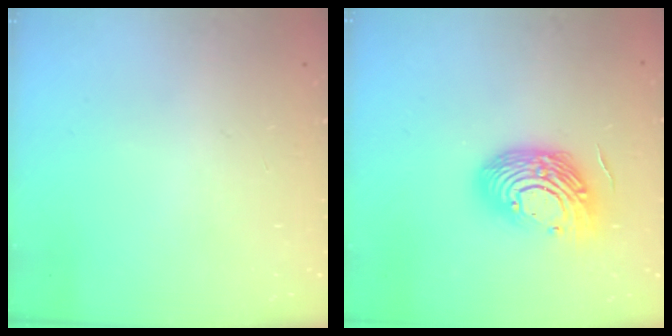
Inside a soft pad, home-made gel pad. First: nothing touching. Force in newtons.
{"total": 15.4, "press": 15.3, "slide": 1.4}